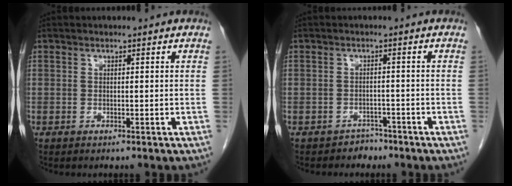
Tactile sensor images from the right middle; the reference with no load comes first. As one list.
[{"total": 2.2, "force": [-1.8, 1.4, -0.1], "torque": [-0.003, 0.007, -0.027]}]